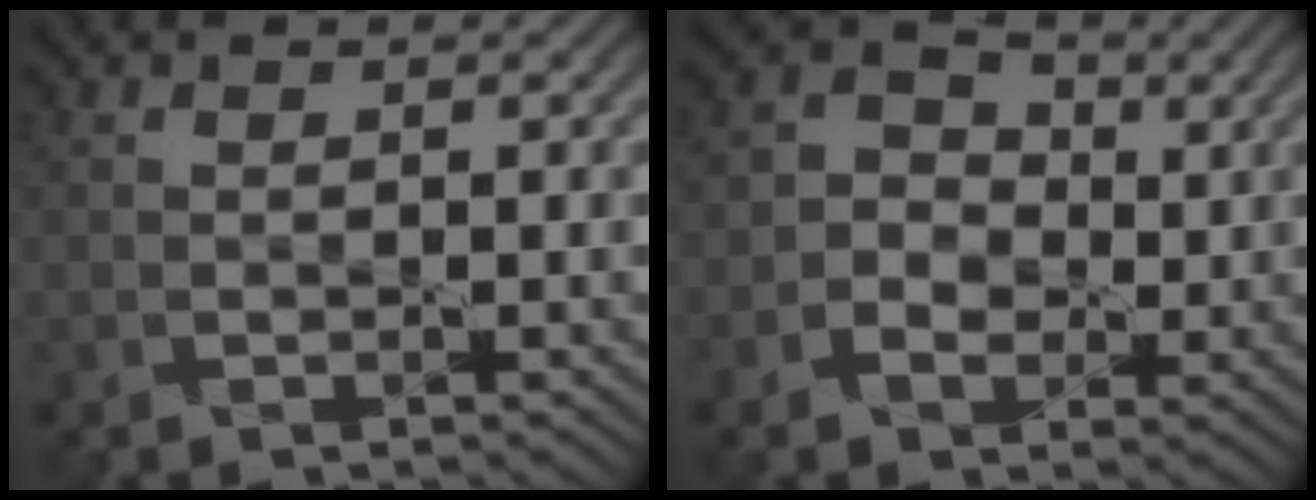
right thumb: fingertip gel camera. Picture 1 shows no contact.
{"total": 4.2, "force": [-0.6, 3.5, 2.2], "torque": [-0.039, 0.007, -0.022]}